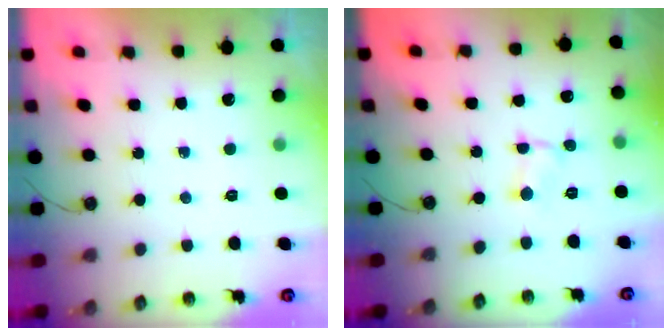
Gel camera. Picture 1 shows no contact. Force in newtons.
{"total": 0.6, "press": 0.6, "slide": 0.1}